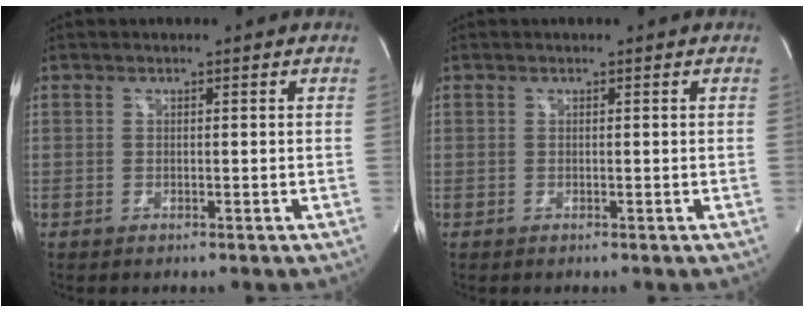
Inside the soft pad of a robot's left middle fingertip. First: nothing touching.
{"total": 0.0}